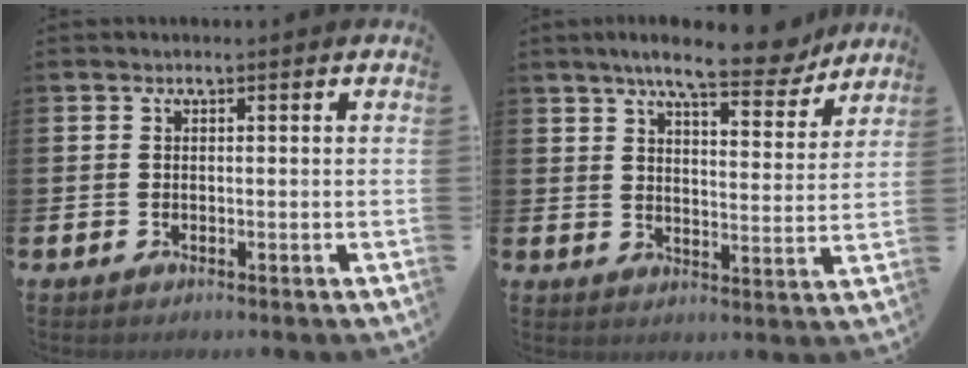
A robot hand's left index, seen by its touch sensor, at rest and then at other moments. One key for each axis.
{"total": 9.1, "fx": 8.0, "fy": 1.5, "fz": 4.1, "tx": -0.070, "ty": -0.040, "tz": 0.136}